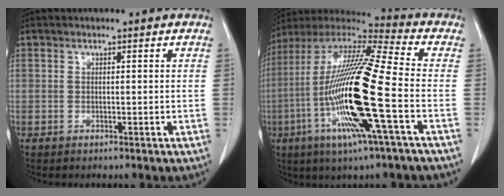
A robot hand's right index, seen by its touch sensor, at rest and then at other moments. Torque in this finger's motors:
{"motor_torque": [2.14, 0.00, 1.05, 0.21]}